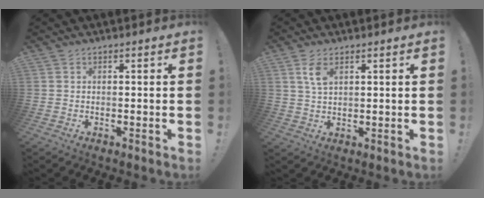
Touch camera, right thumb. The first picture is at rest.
{"total": 5.0, "force": [2.4, 2.2, 3.8], "torque": [-0.070, -0.005, 0.043]}